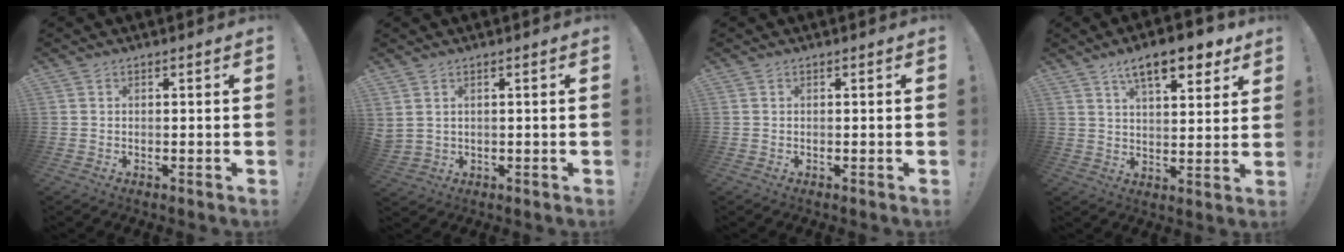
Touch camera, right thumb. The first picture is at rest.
{"total": 2.3, "force": [1.4, 0.8, 1.7], "torque": [-0.035, -0.005, 0.027]}
{"total": 0.0}
{"total": 12.8, "force": [7.8, 4.2, 9.3], "torque": [-0.133, -0.040, 0.128]}